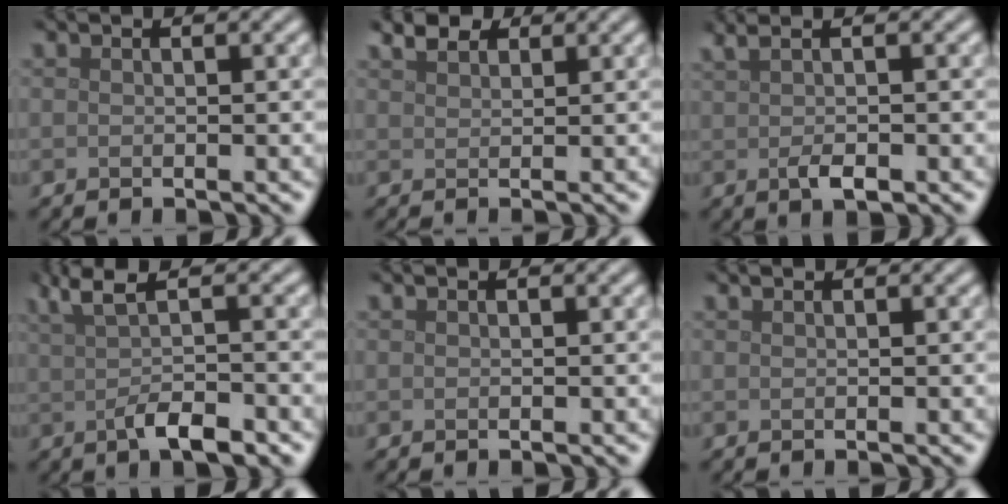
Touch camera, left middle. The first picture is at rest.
{"total": 1.6, "force": [1.3, 0.6, 0.7], "torque": [-0.015, 0.003, 0.025]}
{"total": 3.2, "force": [0.5, 1.0, 3.0], "torque": [-0.055, 0.005, 0.011]}
{"total": 4.6, "force": [0.1, 1.3, 4.4], "torque": [-0.077, 0.003, 0.003]}
{"total": 0.0}
{"total": 0.6, "force": [0.5, 0.2, 0.2], "torque": [-0.001, 0.004, 0.005]}